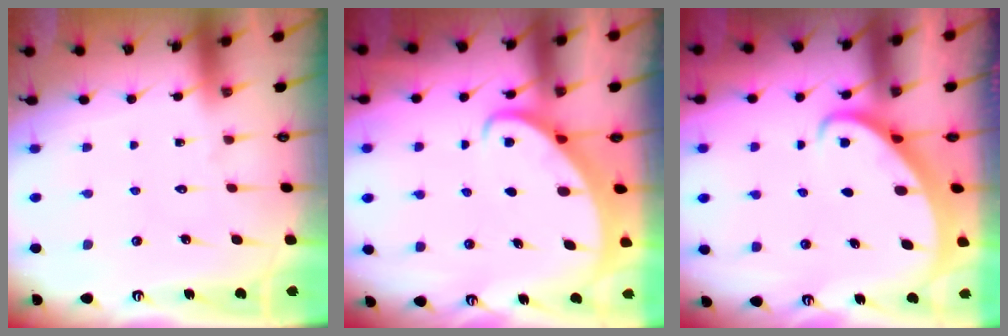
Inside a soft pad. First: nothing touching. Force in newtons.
{"total": 2.7, "press": 2.7, "slide": 0.3}
{"total": 3.0, "press": 3.0, "slide": 0.3}